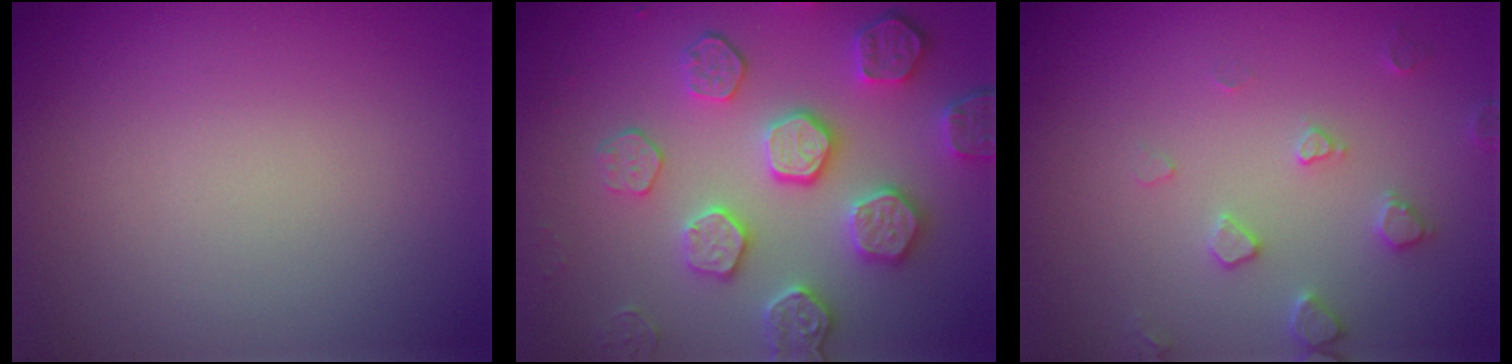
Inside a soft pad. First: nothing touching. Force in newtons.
{"total": 5.6, "press": 5.1, "slide": 2.2}
{"total": 2.2, "press": 2.2, "slide": 0.4}